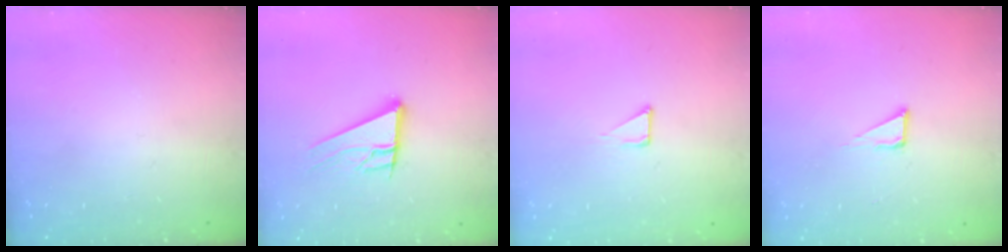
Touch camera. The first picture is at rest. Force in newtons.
{"total": 11.4, "press": 11.3, "slide": 2.0}
{"total": 2.3, "press": 2.3, "slide": 0.1}
{"total": 5.3, "press": 5.2, "slide": 0.3}